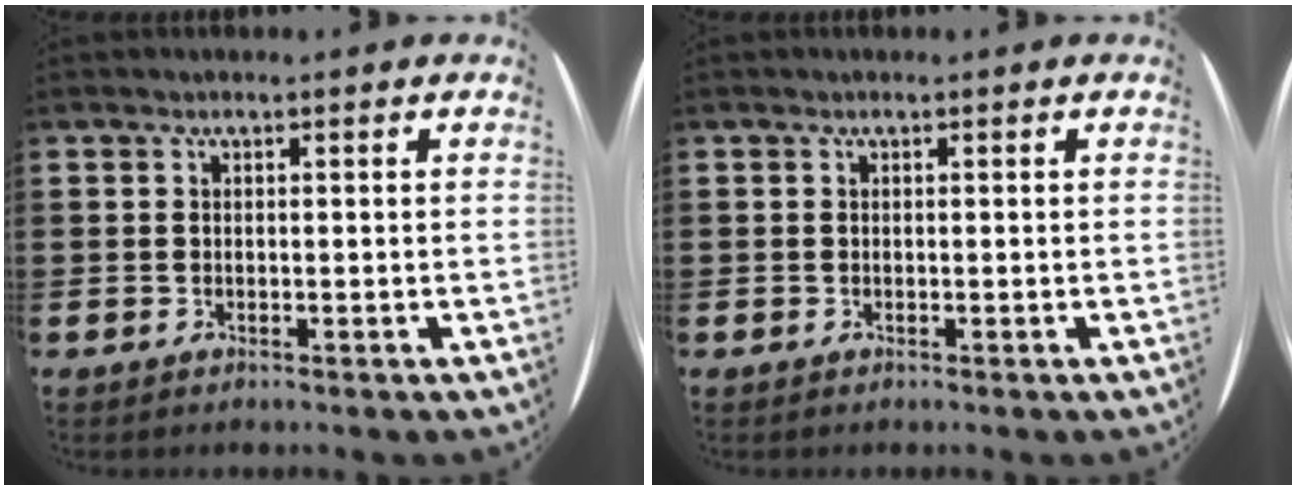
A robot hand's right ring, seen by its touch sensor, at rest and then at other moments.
{"total": 0.0}